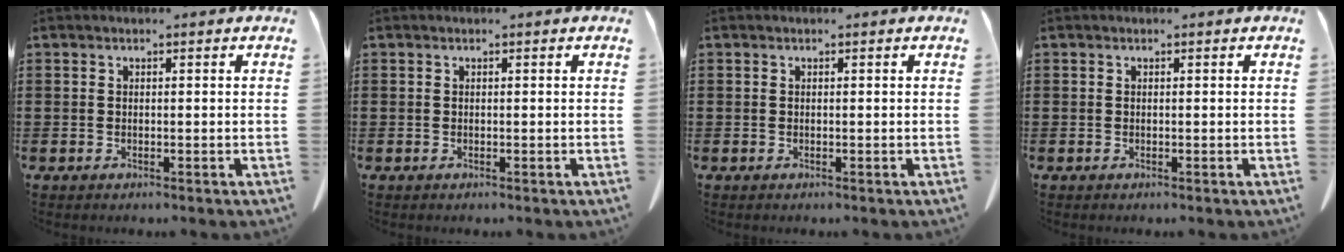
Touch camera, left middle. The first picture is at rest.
{"total": 0.0}
{"total": 0.0}
{"total": 0.0}